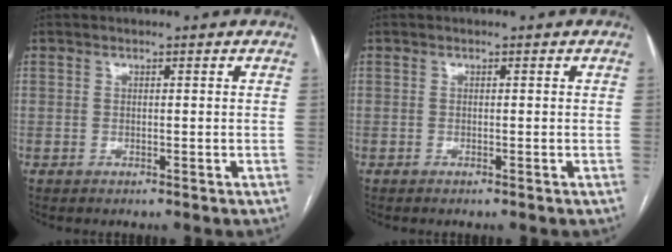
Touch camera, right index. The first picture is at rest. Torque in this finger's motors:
{"motor_torque": [-0.07, -0.04, -0.03, 0.00]}